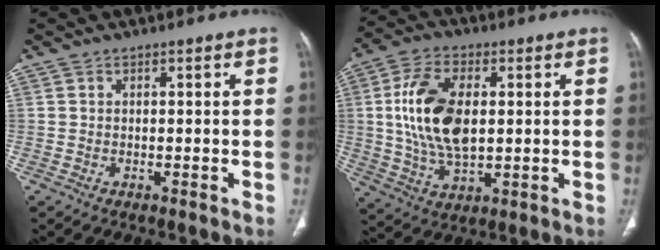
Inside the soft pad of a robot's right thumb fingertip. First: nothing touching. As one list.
[{"total": 15.2, "force": [1.7, 8.4, 12.6], "torque": [-0.244, 0.000, 0.035]}]